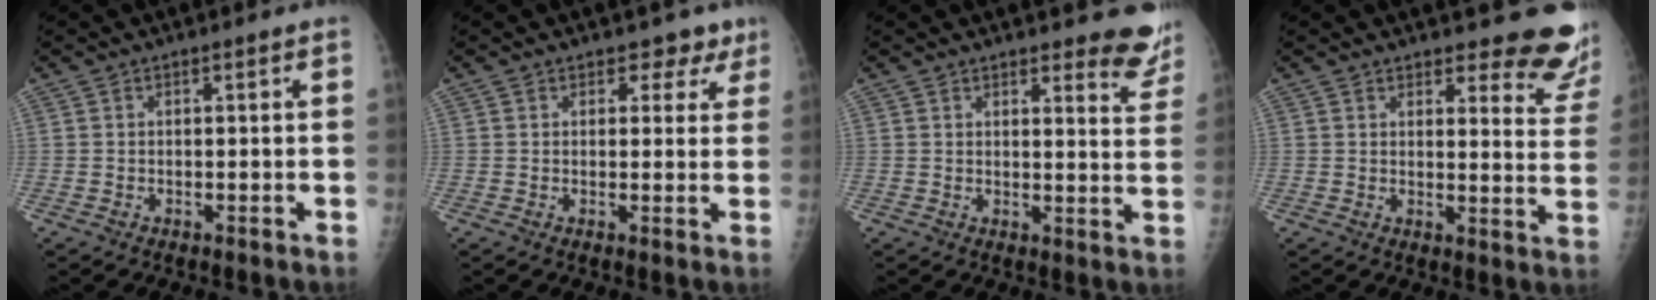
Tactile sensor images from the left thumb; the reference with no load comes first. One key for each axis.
{"total": 3.9, "fx": 2.8, "fy": 2.7, "fz": 0.7, "tx": 0.024, "ty": -0.014, "tz": 0.024}
{"total": 7.5, "fx": 6.7, "fy": 2.3, "fz": 2.6, "tx": 0.007, "ty": -0.048, "tz": 0.060}
{"total": 11.9, "fx": 10.9, "fy": 3.2, "fz": 3.5, "tx": 0.003, "ty": -0.097, "tz": 0.102}